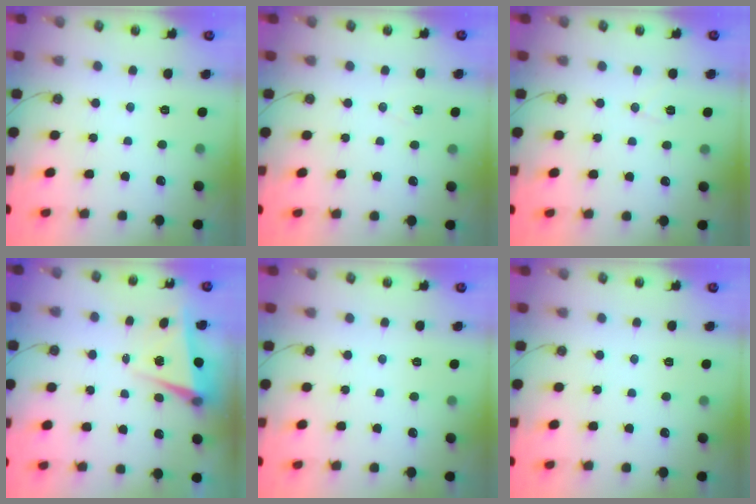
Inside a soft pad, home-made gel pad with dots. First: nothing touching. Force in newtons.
{"total": 6.2, "press": 4.2, "slide": 4.6}
{"total": 6.5, "press": 6.4, "slide": 1.3}
{"total": 5.4, "press": 5.3, "slide": 1.2}
{"total": 0.0}
{"total": 0.0}